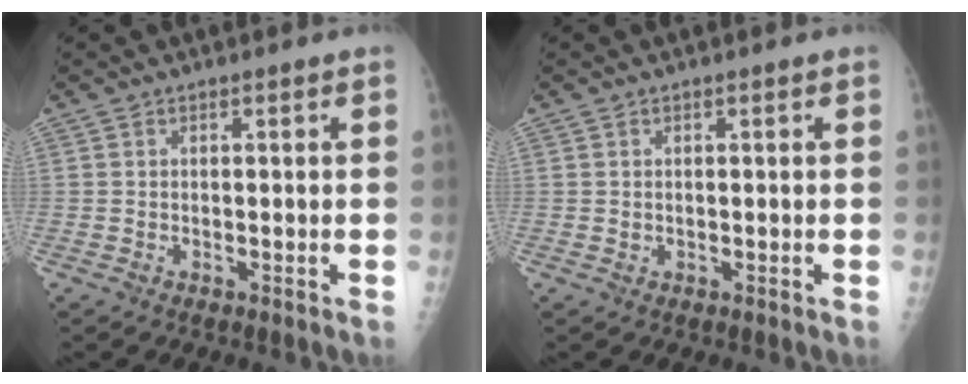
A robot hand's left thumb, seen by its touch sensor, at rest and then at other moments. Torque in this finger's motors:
{"motor_torque": [-0.19, 0.04, 0.02, -0.13, -0.01]}